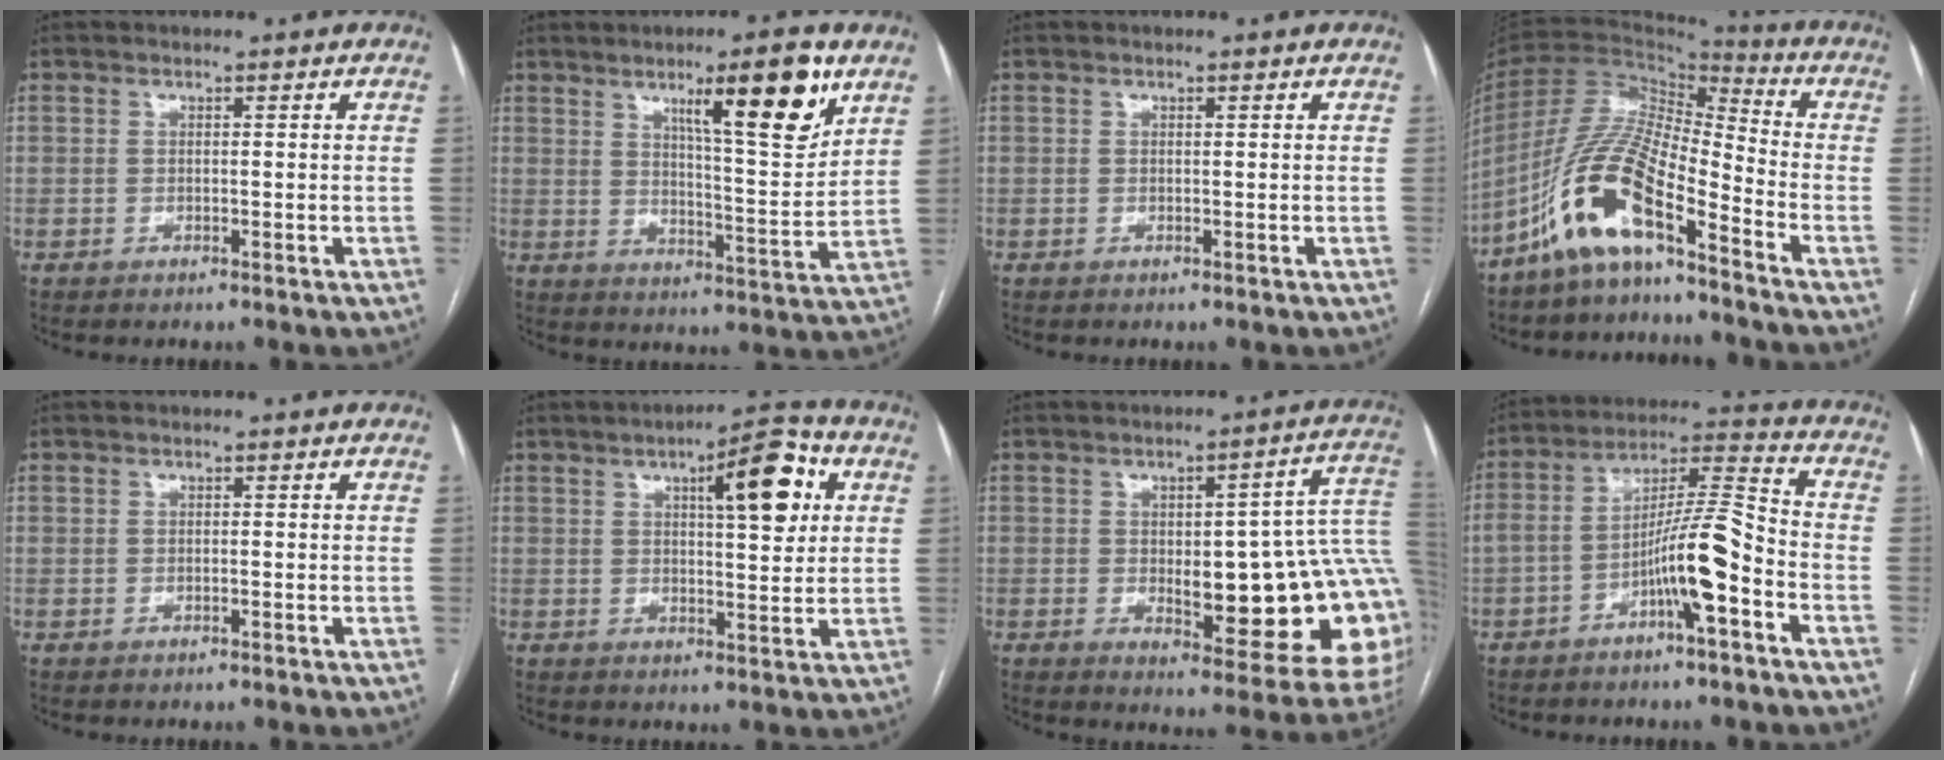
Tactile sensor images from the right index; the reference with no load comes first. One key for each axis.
{"total": 13.3, "fx": 7.5, "fy": 1.4, "fz": 10.9, "tx": -0.162, "ty": -0.011, "tz": 0.112}
{"total": 0.0}
{"total": 12.8, "fx": -8.3, "fy": 2.4, "fz": 9.5, "tx": -0.199, "ty": 0.006, "tz": -0.161}
{"total": 0.0}
{"total": 11.0, "fx": 4.0, "fy": 2.5, "fz": 9.9, "tx": -0.142, "ty": 0.016, "tz": 0.056}
{"total": 21.1, "fx": -0.6, "fy": 6.1, "fz": 20.2, "tx": -0.167, "ty": 0.025, "tz": 0.012}
{"total": 11.2, "fx": -4.8, "fy": 1.0, "fz": 10.1, "tx": -0.182, "ty": 0.021, "tz": -0.081}